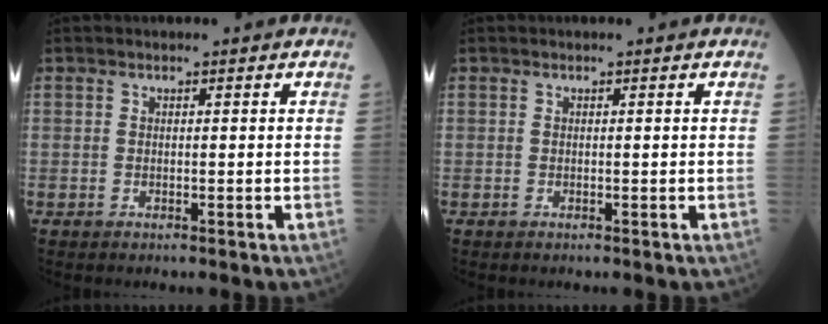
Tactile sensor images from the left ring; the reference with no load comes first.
{"total": 0.0}